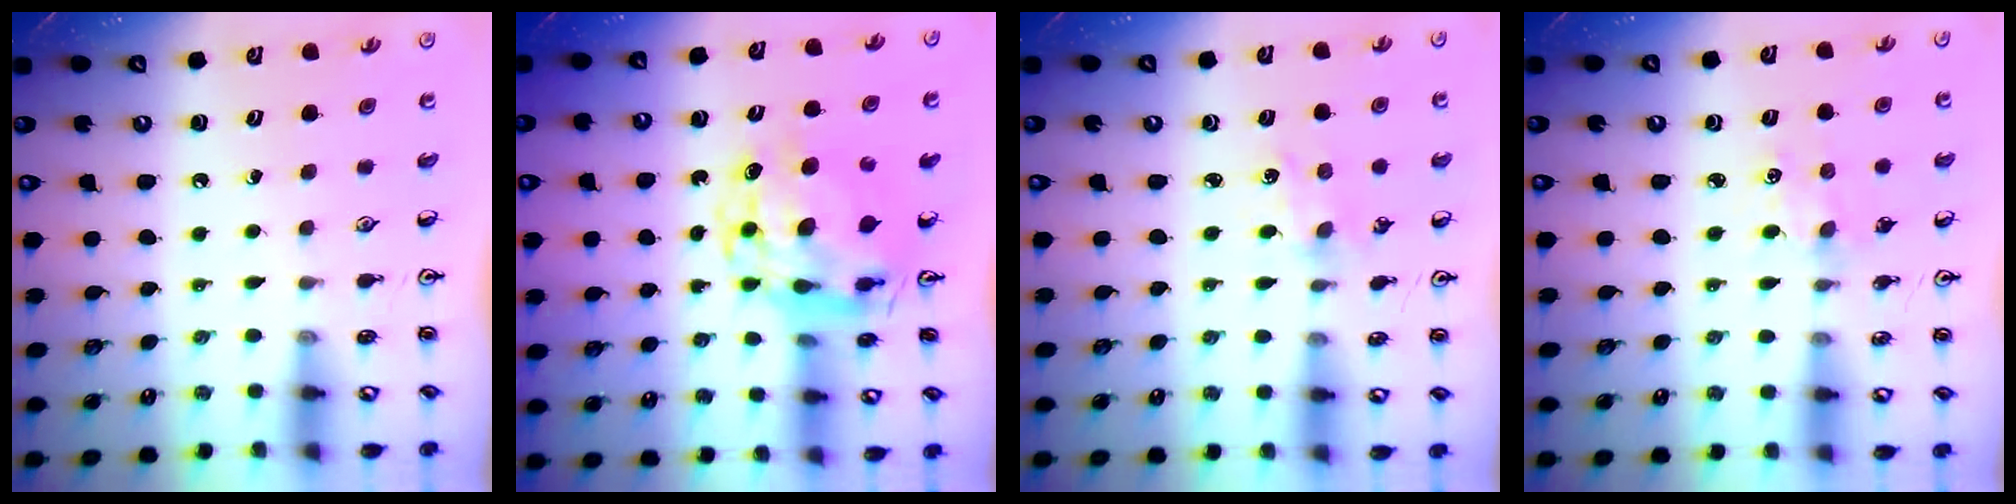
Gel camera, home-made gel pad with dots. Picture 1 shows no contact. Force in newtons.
{"total": 11.7, "press": 11.6, "slide": 1.3}
{"total": 0.7, "press": 0.7, "slide": 0.2}
{"total": 1.4, "press": 1.4, "slide": 0.2}